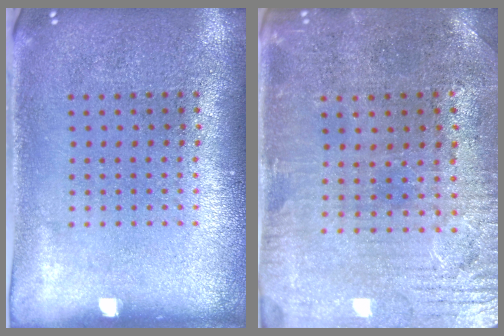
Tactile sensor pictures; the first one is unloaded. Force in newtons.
{"total": 1.0, "press": 0.8, "slide": 0.6}